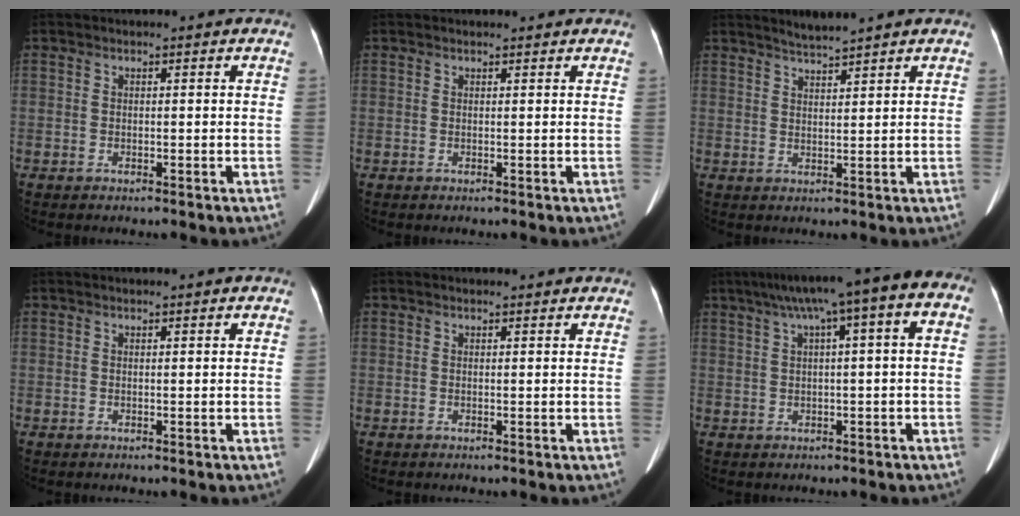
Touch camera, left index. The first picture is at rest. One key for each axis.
{"total": 1.3, "fx": 1.2, "fy": 0.2, "fz": 0.3, "tx": -0.009, "ty": 0.009, "tz": 0.017}
{"total": 3.0, "fx": 2.8, "fy": -0.7, "fz": 0.9, "tx": -0.020, "ty": 0.001, "tz": 0.055}
{"total": 0.6, "fx": 0.6, "fy": -0.1, "fz": 0.1, "tx": -0.008, "ty": 0.011, "tz": 0.016}
{"total": 2.4, "fx": 2.3, "fy": 0.3, "fz": 0.5, "tx": -0.010, "ty": 0.013, "tz": 0.026}
{"total": 12.3, "fx": 4.3, "fy": 1.6, "fz": 11.4, "tx": -0.166, "ty": 0.052, "tz": 0.053}